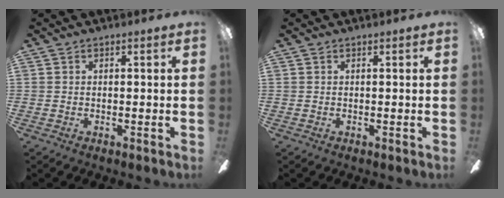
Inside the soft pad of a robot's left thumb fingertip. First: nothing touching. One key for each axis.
{"total": 0.0}